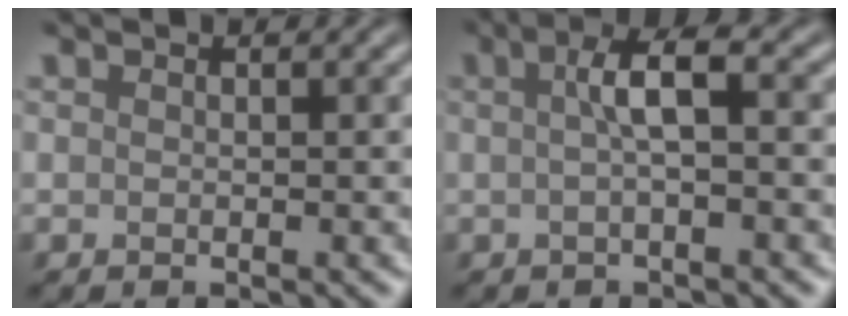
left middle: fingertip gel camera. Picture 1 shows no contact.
{"total": 3.1, "force": [0.2, 0.6, 3.1], "torque": [-0.055, 0.009, 0.000]}